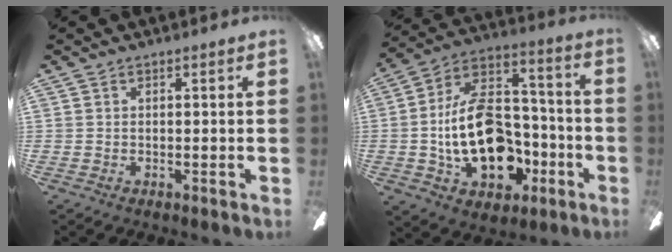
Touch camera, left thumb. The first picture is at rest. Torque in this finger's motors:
{"motor_torque": [2.43, 2.58, 0.53, 0.63, 0.23]}